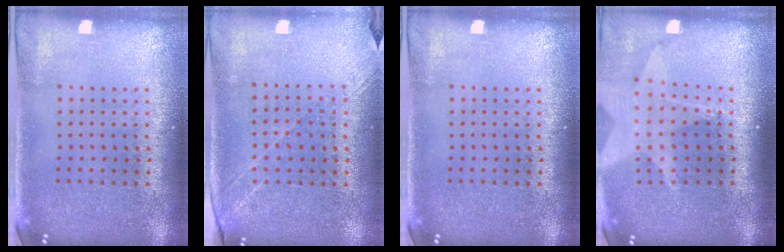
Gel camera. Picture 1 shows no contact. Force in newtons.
{"total": 1.3, "press": 1.2, "slide": 0.6}
{"total": 0.0}
{"total": 2.0, "press": 1.5, "slide": 1.3}